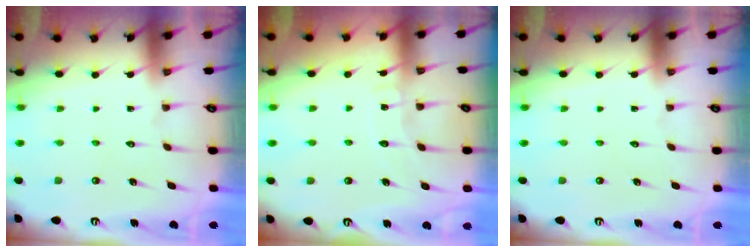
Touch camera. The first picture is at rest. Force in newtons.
{"total": 5.7, "press": 5.7, "slide": 0.6}
{"total": 0.0}